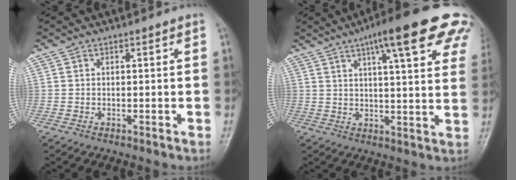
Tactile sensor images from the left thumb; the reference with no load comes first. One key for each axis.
{"total": 20.1, "fx": 11.4, "fy": 4.2, "fz": 16.0, "tx": -0.205, "ty": -0.013, "tz": 0.141}